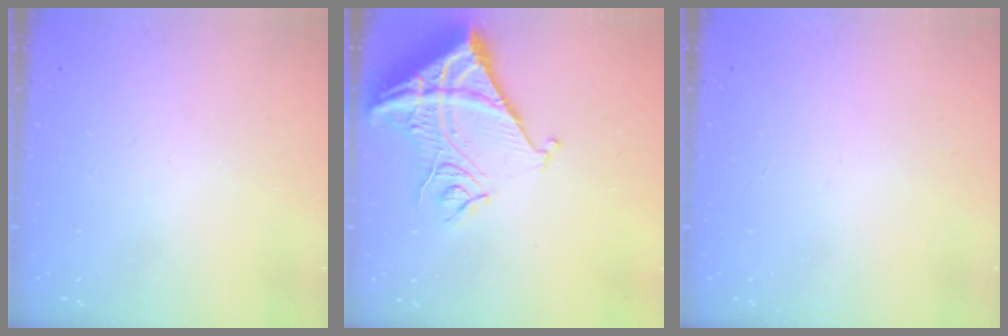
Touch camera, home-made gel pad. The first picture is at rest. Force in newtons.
{"total": 16.8, "press": 16.6, "slide": 2.1}
{"total": 1.5, "press": 1.5, "slide": 0.1}